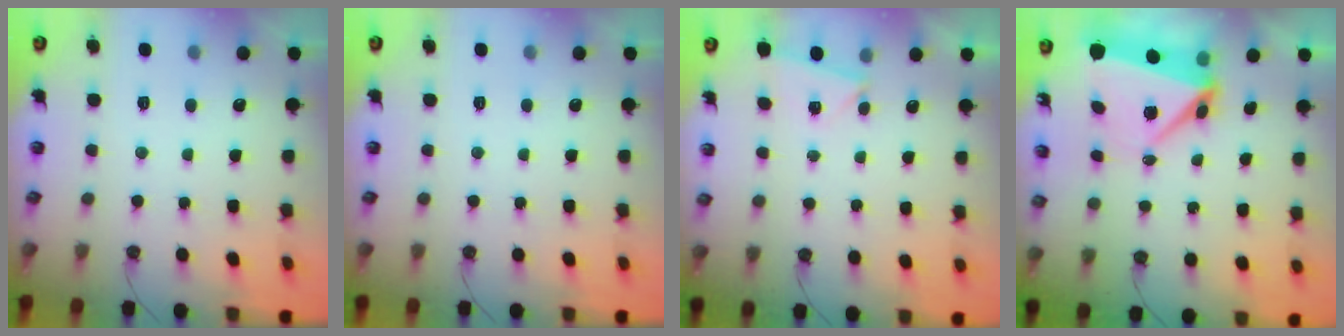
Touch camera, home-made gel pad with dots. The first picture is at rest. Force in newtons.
{"total": 0.0}
{"total": 1.8, "press": 1.4, "slide": 1.2}
{"total": 6.7, "press": 6.7, "slide": 1.0}